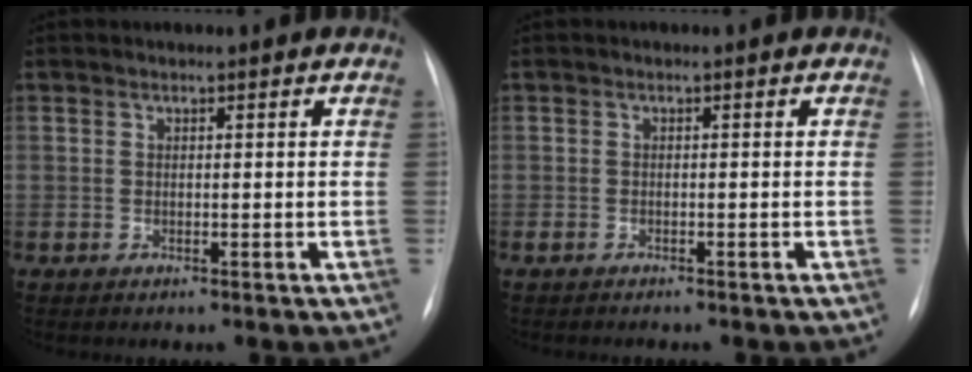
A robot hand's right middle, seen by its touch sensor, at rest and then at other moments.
{"total": 2.1, "force": [-1.8, 0.6, 0.8], "torque": [-0.014, -0.006, -0.020]}